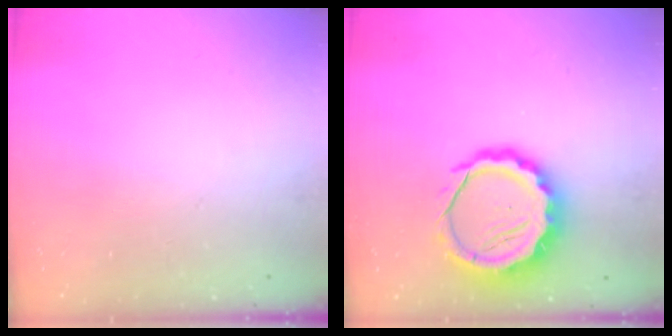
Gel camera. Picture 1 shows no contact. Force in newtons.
{"total": 13.5, "press": 13.1, "slide": 3.3}